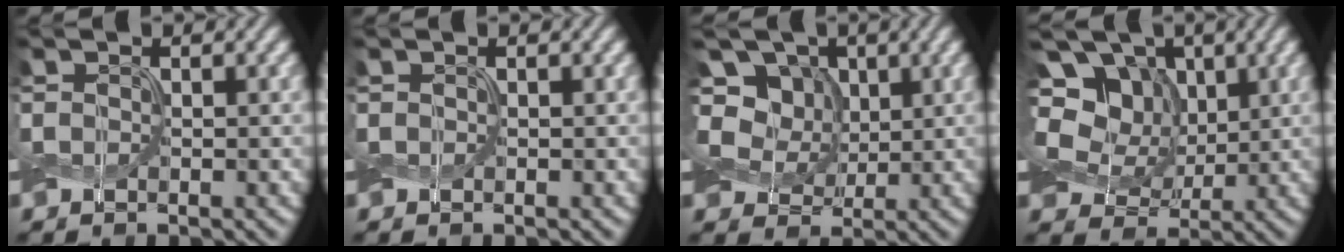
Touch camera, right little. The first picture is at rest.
{"total": 0.0}
{"total": 7.5, "force": [2.2, 6.1, 3.6], "torque": [-0.076, 0.023, 0.028]}
{"total": 9.7, "force": [2.5, 7.7, 5.3], "torque": [-0.131, 0.035, 0.022]}